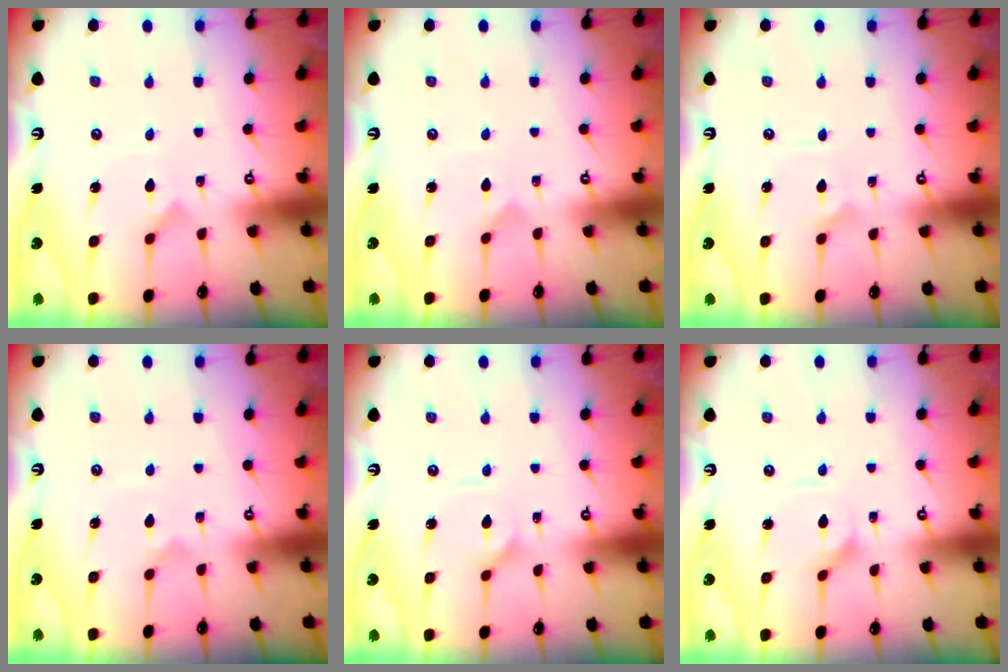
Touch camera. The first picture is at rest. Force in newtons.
{"total": 0.0}
{"total": 1.6, "press": 1.6, "slide": 0.1}
{"total": 2.9, "press": 2.9, "slide": 0.1}
{"total": 3.6, "press": 3.6, "slide": 0.4}
{"total": 3.1, "press": 3.1, "slide": 0.3}